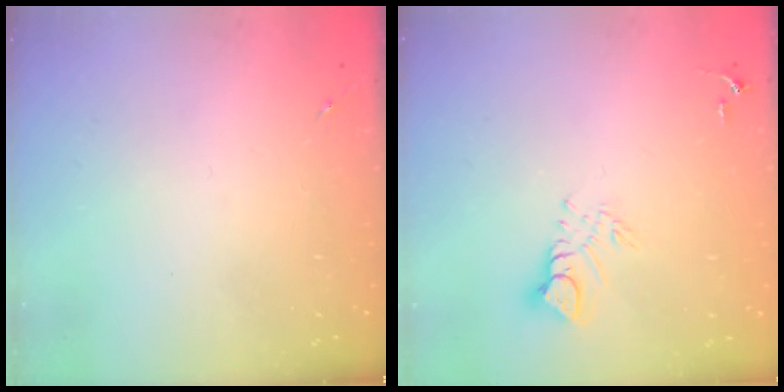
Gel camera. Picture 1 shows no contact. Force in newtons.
{"total": 7.2, "press": 7.1, "slide": 0.7}